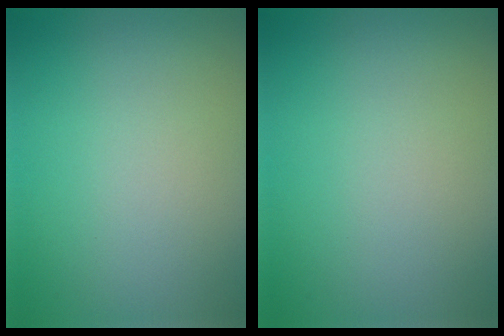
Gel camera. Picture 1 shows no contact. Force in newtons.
{"total": 0.0}